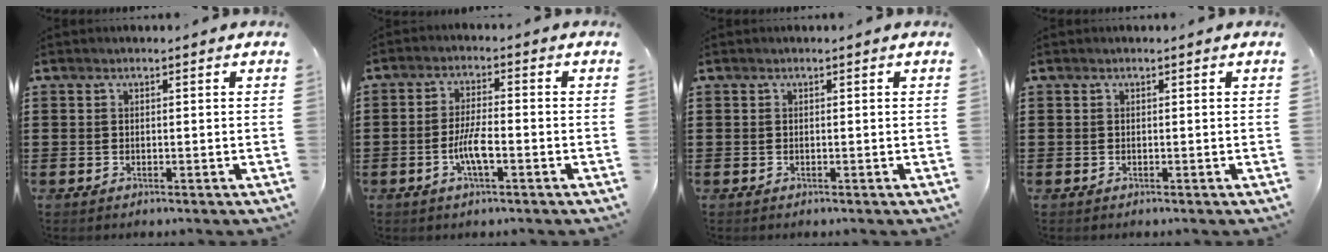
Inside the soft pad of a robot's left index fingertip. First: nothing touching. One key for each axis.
{"total": 5.3, "fx": -1.7, "fy": 1.3, "fz": 4.9, "tx": -0.101, "ty": 0.000, "tz": -0.037}
{"total": 0.0}
{"total": 0.0}